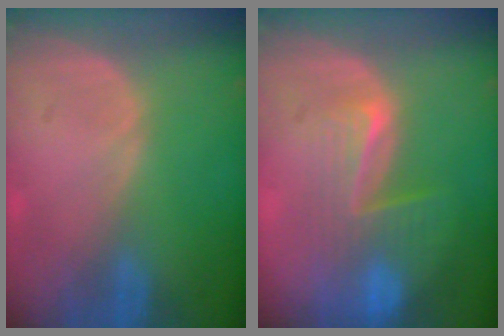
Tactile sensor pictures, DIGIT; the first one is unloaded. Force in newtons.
{"total": 8.1, "press": 7.0, "slide": 4.1}